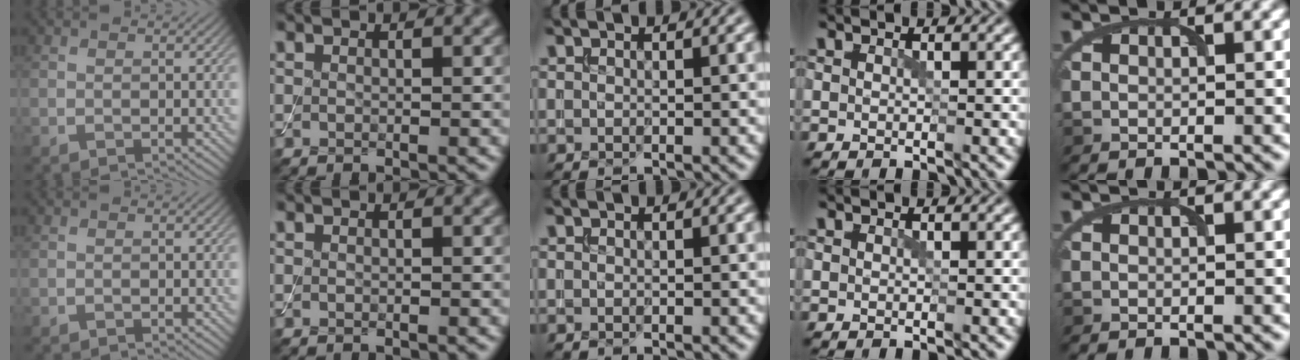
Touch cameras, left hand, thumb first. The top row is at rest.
{}